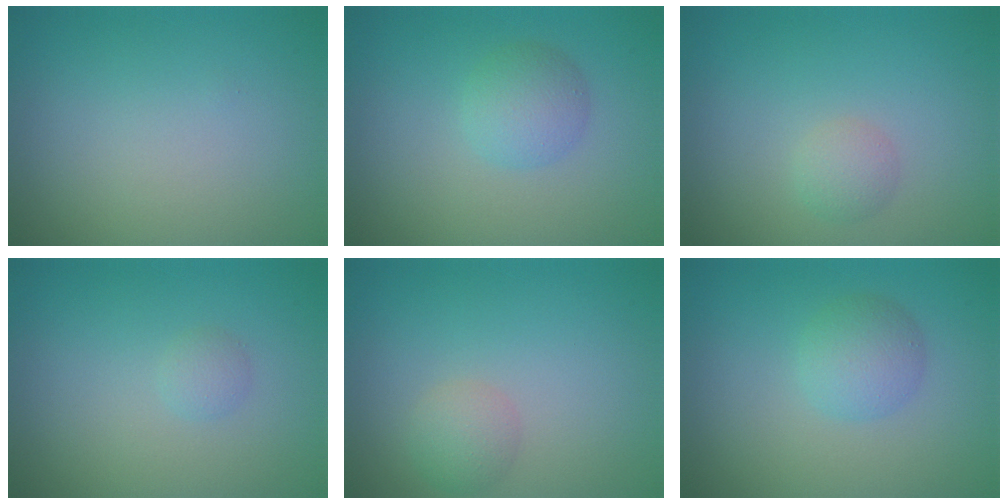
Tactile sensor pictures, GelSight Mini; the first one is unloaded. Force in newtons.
{"total": 2.6, "press": 2.6, "slide": 0.1}
{"total": 1.4, "press": 1.4, "slide": 0.1}
{"total": 0.9, "press": 0.9, "slide": 0.0}
{"total": 1.9, "press": 1.9, "slide": 0.1}
{"total": 2.6, "press": 2.6, "slide": 0.1}